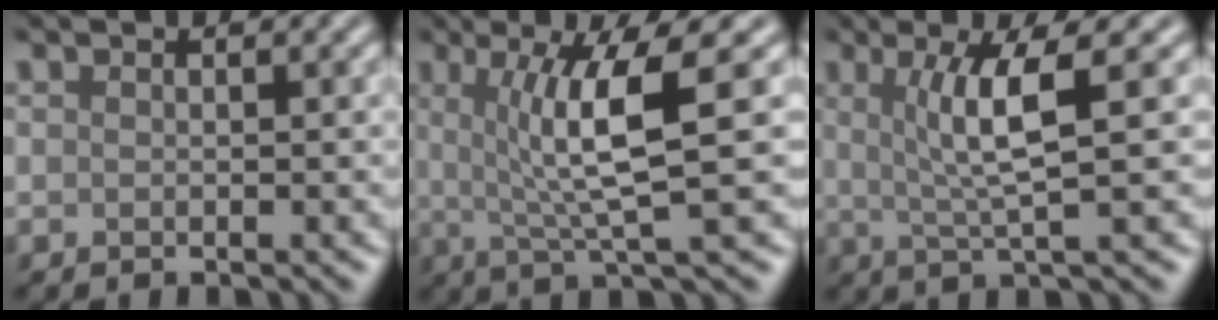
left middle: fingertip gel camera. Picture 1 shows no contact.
{"total": 6.5, "force": [1.1, 1.0, 6.3], "torque": [-0.109, 0.000, 0.021]}
{"total": 4.7, "force": [1.0, 0.7, 4.6], "torque": [-0.082, 0.001, 0.024]}